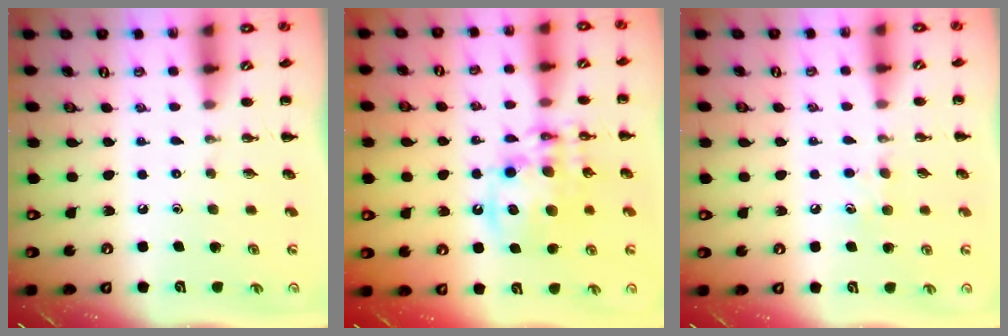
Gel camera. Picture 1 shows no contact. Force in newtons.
{"total": 13.5, "press": 13.2, "slide": 2.8}
{"total": 5.6, "press": 5.5, "slide": 1.4}